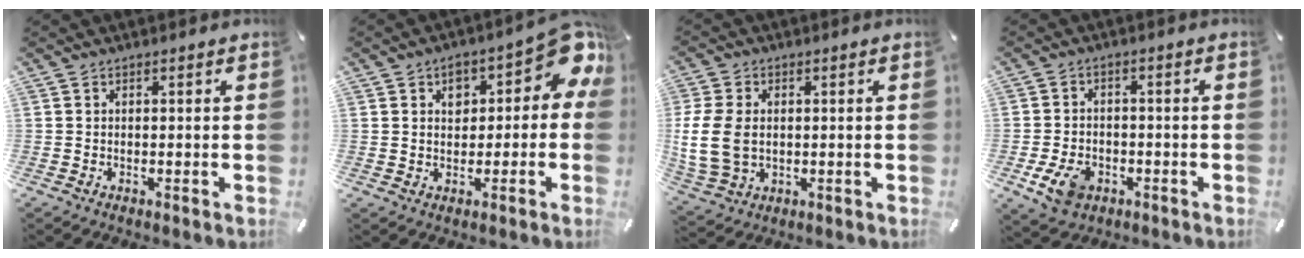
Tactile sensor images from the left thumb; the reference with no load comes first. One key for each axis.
{"total": 10.5, "fx": 4.3, "fy": 7.0, "fz": 6.5, "tx": -0.069, "ty": -0.031, "tz": 0.071}
{"total": 10.9, "fx": 0.4, "fy": 8.0, "fz": 7.4, "tx": -0.169, "ty": 0.005, "tz": 0.009}
{"total": 7.3, "fx": -2.8, "fy": 5.3, "fz": 4.1, "tx": -0.086, "ty": 0.007, "tz": -0.053}